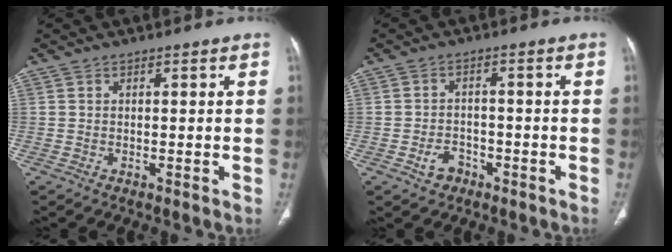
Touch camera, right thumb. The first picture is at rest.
{"total": 4.0, "force": [-2.2, 2.8, 1.6], "torque": [-0.019, 0.025, -0.031]}